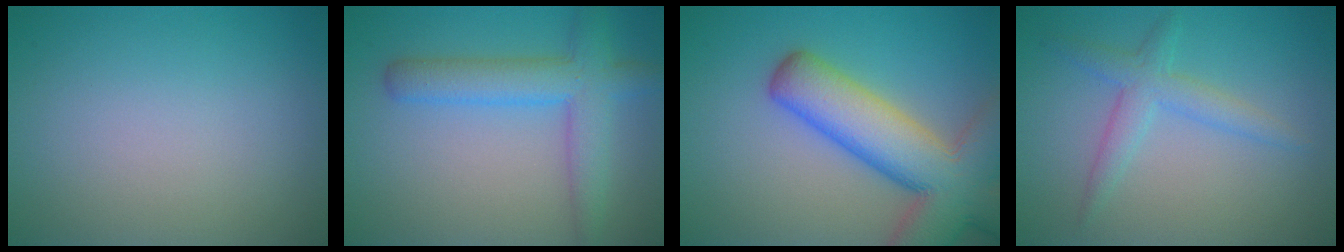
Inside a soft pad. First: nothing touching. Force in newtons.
{"total": 5.0, "press": 5.0, "slide": 0.1}
{"total": 11.0, "press": 11.0, "slide": 0.6}
{"total": 2.8, "press": 2.8, "slide": 0.1}